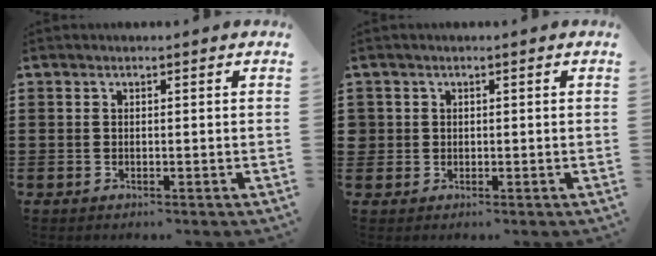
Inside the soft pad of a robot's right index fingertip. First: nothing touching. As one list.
[{"total": 1.3, "force": [0.2, 1.3, 0.1], "torque": [-0.008, 0.006, 0.002]}]